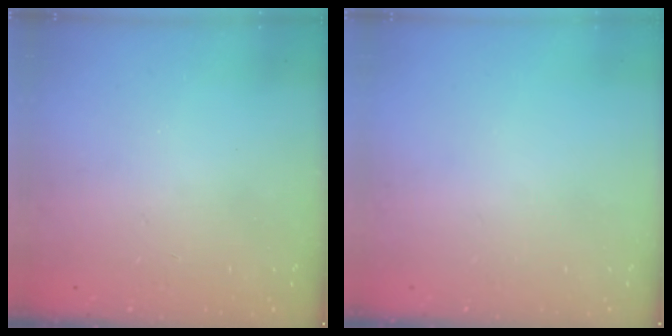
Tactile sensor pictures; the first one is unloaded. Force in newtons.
{"total": 0.0}